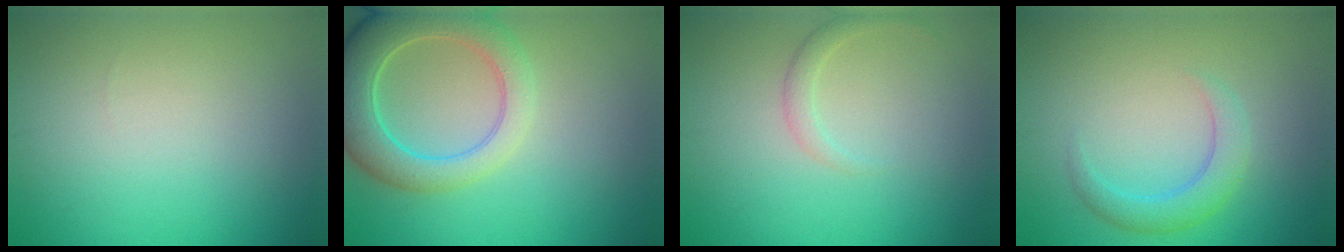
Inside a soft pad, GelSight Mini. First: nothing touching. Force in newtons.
{"total": 6.5, "press": 6.5, "slide": 0.7}
{"total": 1.4, "press": 1.4, "slide": 0.1}
{"total": 2.8, "press": 2.8, "slide": 0.2}